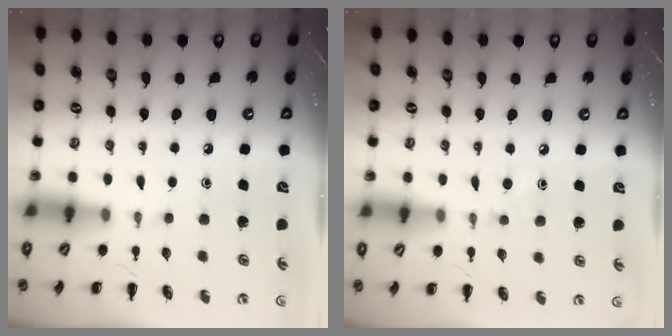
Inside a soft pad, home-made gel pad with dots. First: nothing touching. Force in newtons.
{"total": 3.6, "press": 3.4, "slide": 1.1}